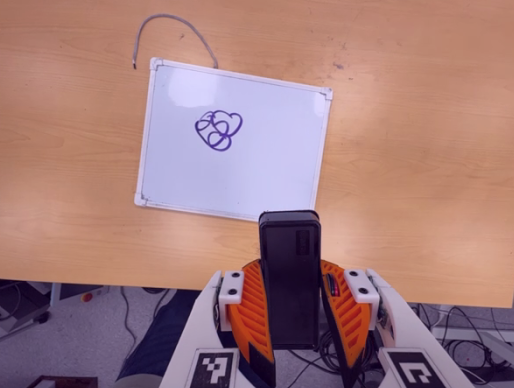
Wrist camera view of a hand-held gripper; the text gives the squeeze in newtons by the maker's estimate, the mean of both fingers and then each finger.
{"total": 10.3, "left": 8.4, "right": 12.2}